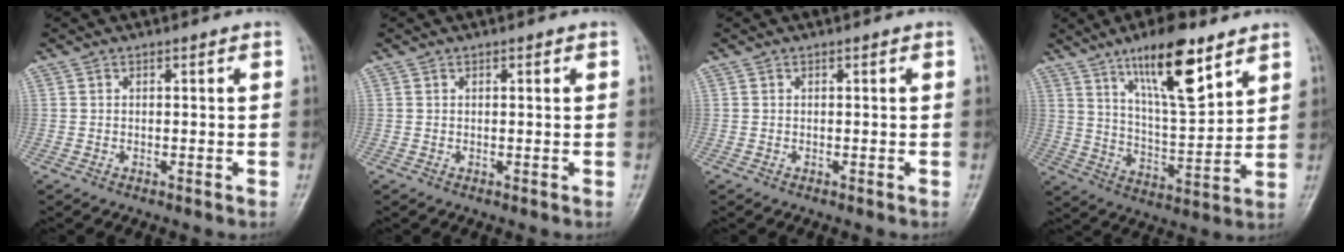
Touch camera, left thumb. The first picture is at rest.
{"total": 0.6, "force": [0.2, 0.3, 0.5], "torque": [-0.007, 0.000, 0.003]}
{"total": 0.0}
{"total": 15.4, "force": [9.3, 4.5, 11.4], "torque": [-0.168, -0.053, 0.163]}